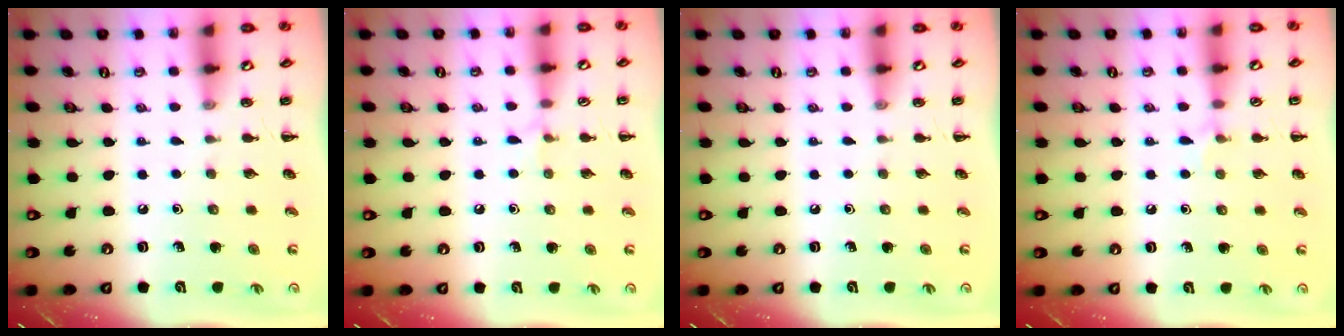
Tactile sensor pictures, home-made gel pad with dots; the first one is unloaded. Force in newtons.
{"total": 4.4, "press": 4.1, "slide": 1.6}
{"total": 0.0}
{"total": 5.3, "press": 5.0, "slide": 1.7}